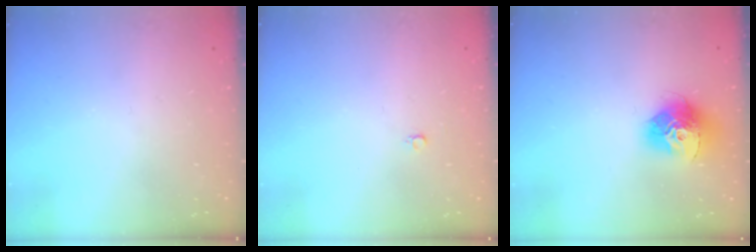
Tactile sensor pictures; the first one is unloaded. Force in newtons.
{"total": 2.4, "press": 2.4, "slide": 0.2}
{"total": 14.4, "press": 14.3, "slide": 1.3}